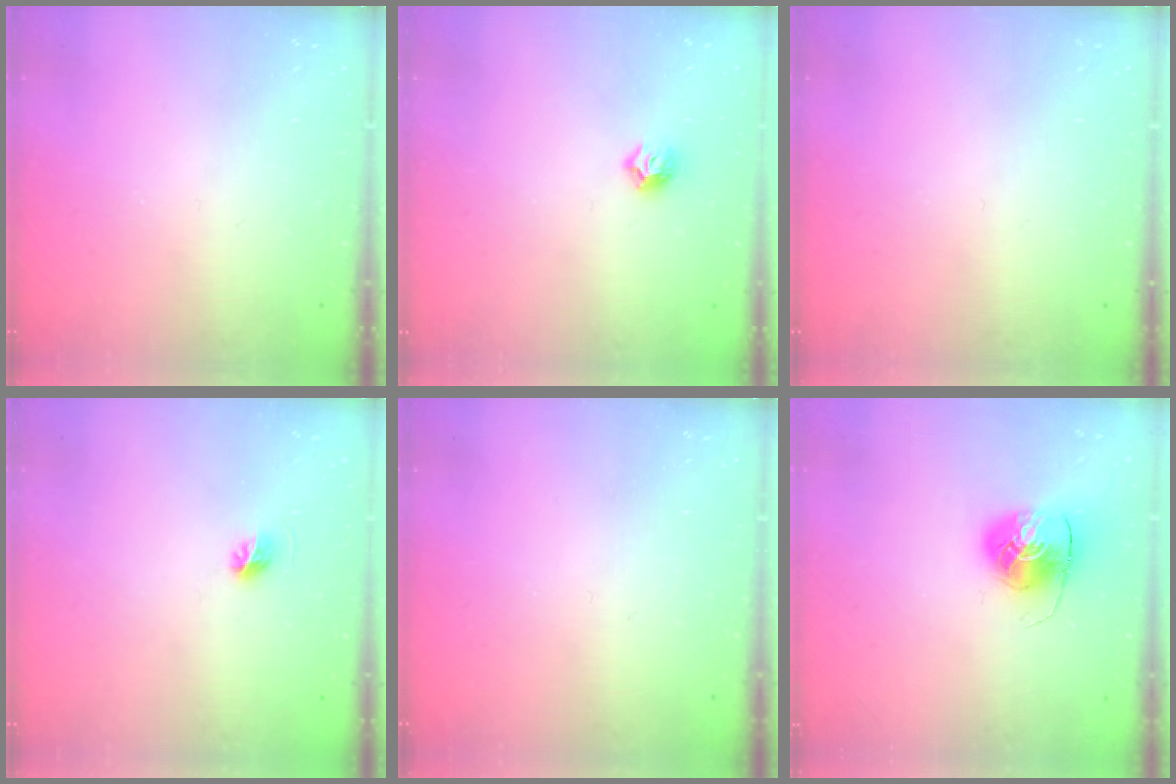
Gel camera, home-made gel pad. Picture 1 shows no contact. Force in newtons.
{"total": 5.6, "press": 5.6, "slide": 0.8}
{"total": 0.0}
{"total": 4.5, "press": 4.3, "slide": 1.4}
{"total": 0.0}
{"total": 8.6, "press": 8.6, "slide": 0.6}